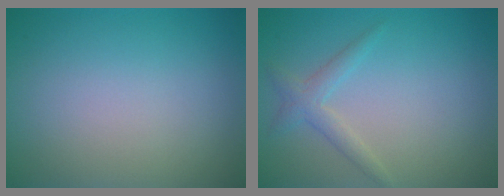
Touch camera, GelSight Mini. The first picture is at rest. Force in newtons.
{"total": 1.8, "press": 1.8, "slide": 0.1}